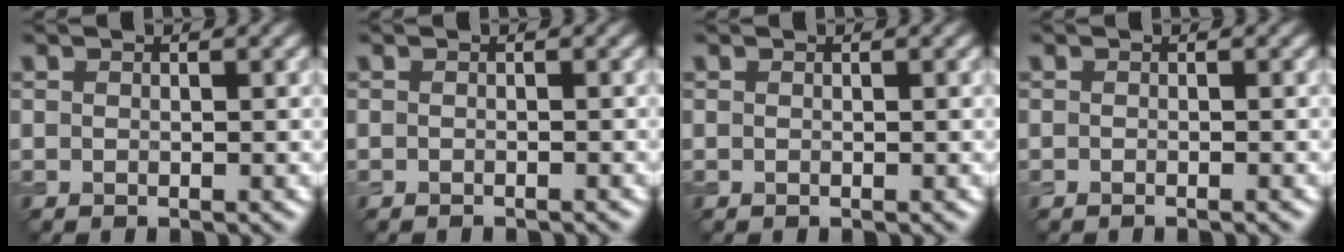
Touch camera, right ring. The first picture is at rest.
{"total": 0.6, "force": [-0.6, 0.1, 0.1], "torque": [0.002, -0.002, -0.010]}
{"total": 0.0}
{"total": 0.5, "force": [-0.4, 0.0, 0.3], "torque": [-0.004, -0.004, -0.007]}